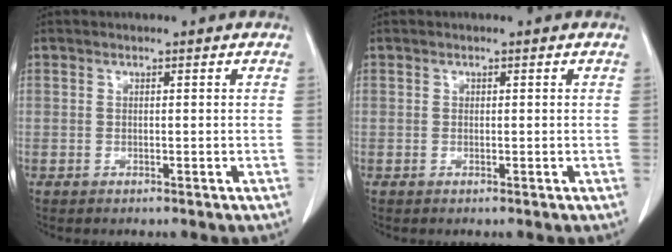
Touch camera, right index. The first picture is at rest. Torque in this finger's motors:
{"motor_torque": [0.03, -0.02, 0.00, 0.01]}